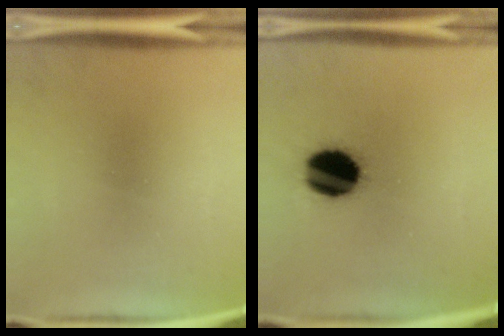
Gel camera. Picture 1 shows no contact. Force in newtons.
{"total": 16.4}